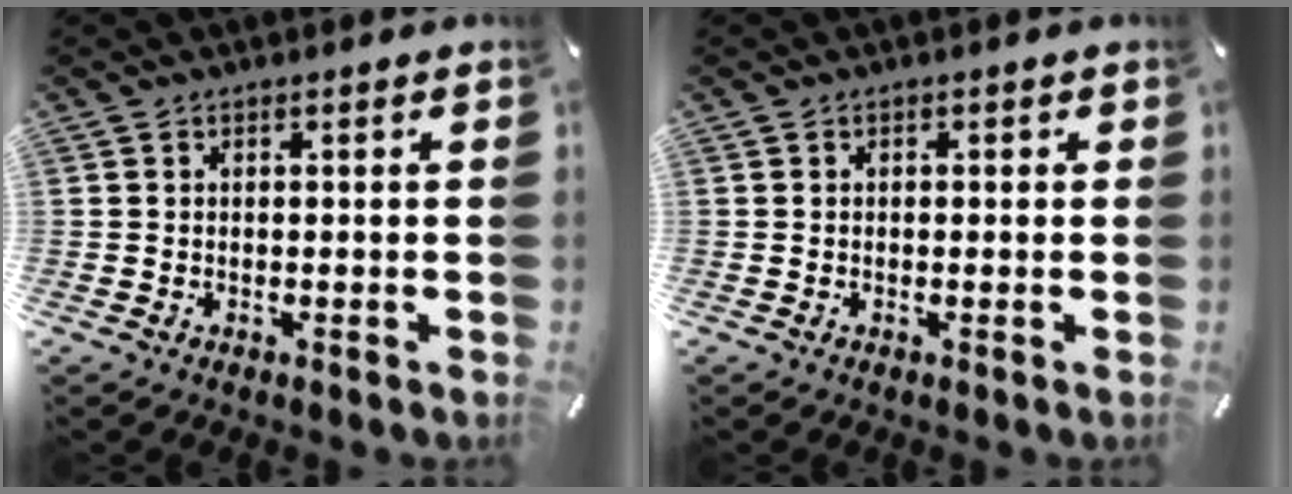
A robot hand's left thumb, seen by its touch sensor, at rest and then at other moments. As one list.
[{"total": 0.6, "force": [-0.2, 0.5, 0.4], "torque": [-0.007, 0.002, -0.004]}]